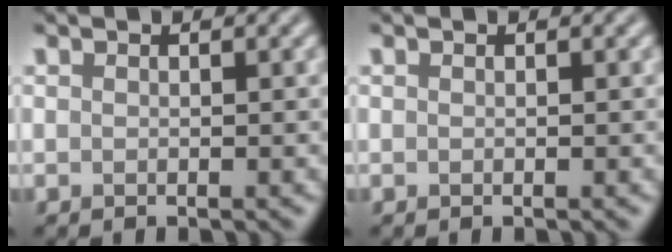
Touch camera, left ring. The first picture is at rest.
{"total": 0.0}